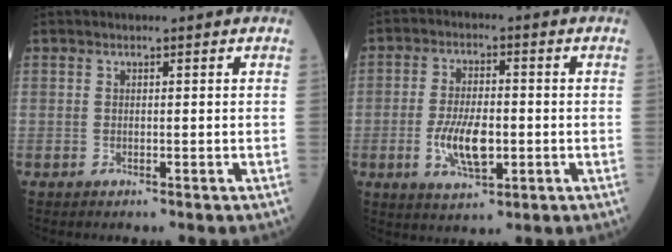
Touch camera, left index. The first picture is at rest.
{"total": 7.6, "force": [-1.7, 3.0, 6.8], "torque": [-0.139, -0.004, -0.029]}